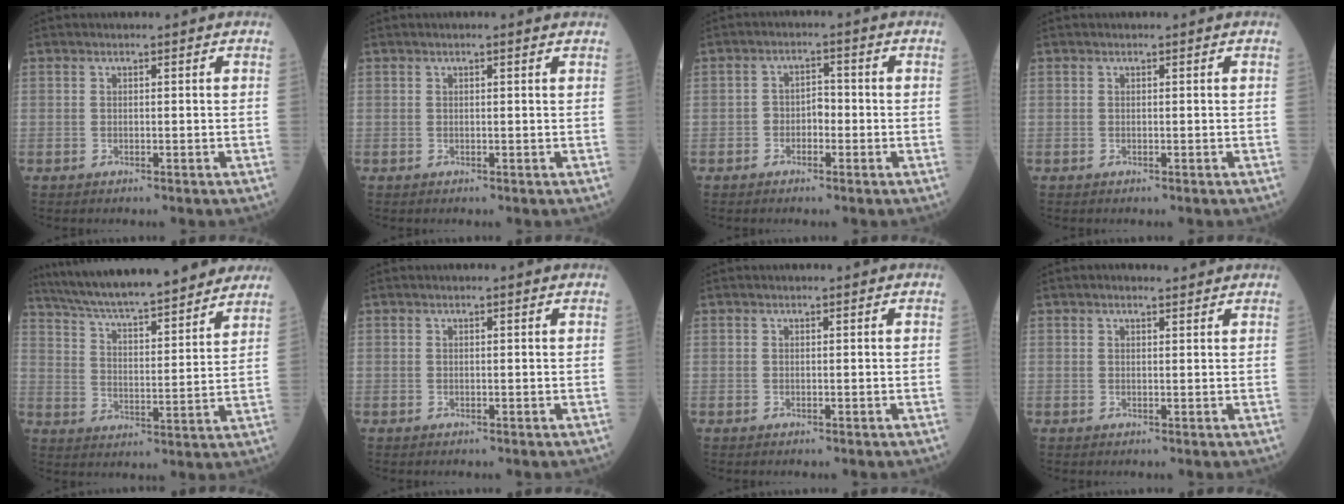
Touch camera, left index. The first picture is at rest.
{"total": 1.6, "force": [1.3, 0.4, 0.9], "torque": [-0.017, 0.015, 0.020]}
{"total": 3.1, "force": [-0.9, 2.0, 2.2], "torque": [-0.038, 0.015, -0.017]}
{"total": 0.0}
{"total": 23.9, "force": [20.9, 3.2, 11.1], "torque": [-0.188, 0.016, 0.307]}
{"total": 0.7, "force": [0.5, 0.2, 0.3], "torque": [-0.009, 0.008, 0.008]}
{"total": 0.0}
{"total": 2.4, "force": [2.0, 0.9, 1.0], "torque": [-0.022, 0.015, 0.031]}